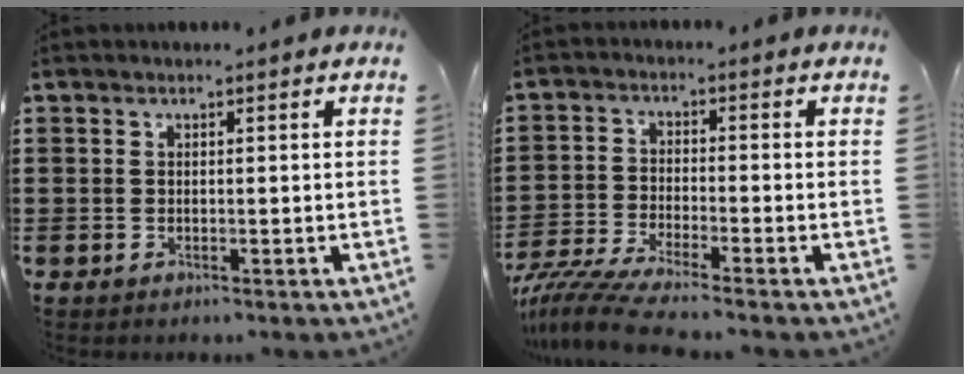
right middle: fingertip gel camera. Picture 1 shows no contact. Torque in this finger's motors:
{"motor_torque": [1.48, -0.66, 0.47, 0.14]}